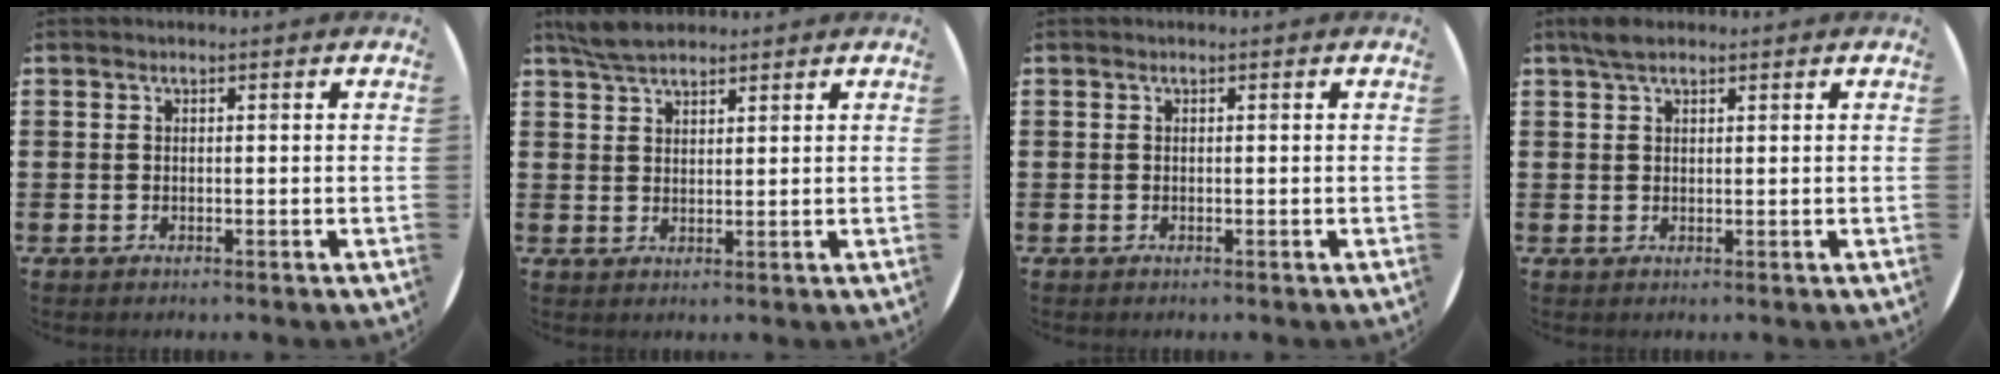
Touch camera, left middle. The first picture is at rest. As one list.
[{"total": 4.8, "force": [4.1, 1.6, 1.9], "torque": [-0.047, 0.000, 0.079]}, {"total": 0.0}, {"total": 2.4, "force": [1.8, 0.9, 1.3], "torque": [-0.030, 0.006, 0.034]}]